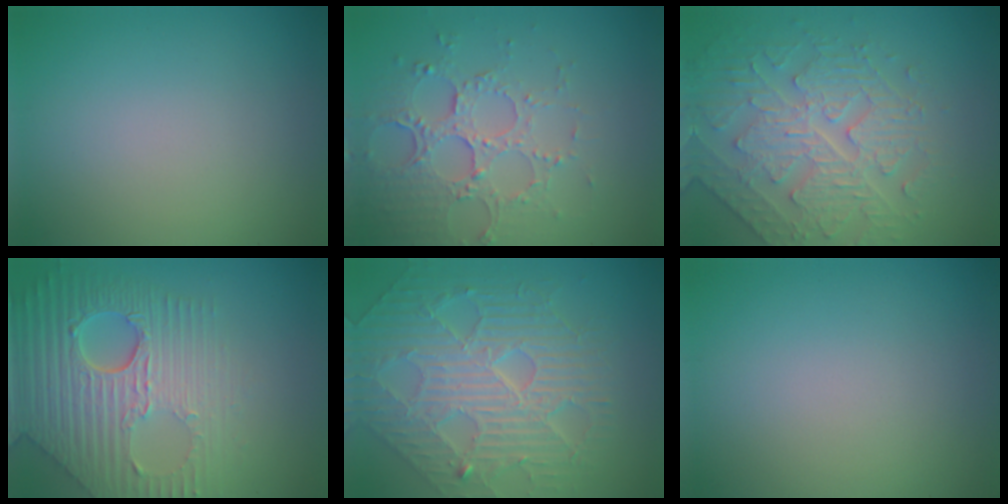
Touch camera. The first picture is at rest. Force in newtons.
{"total": 5.1, "press": 3.7, "slide": 3.6}
{"total": 4.3, "press": 4.2, "slide": 0.9}
{"total": 9.1, "press": 6.1, "slide": 6.7}
{"total": 5.9, "press": 5.2, "slide": 2.6}
{"total": 0.0}